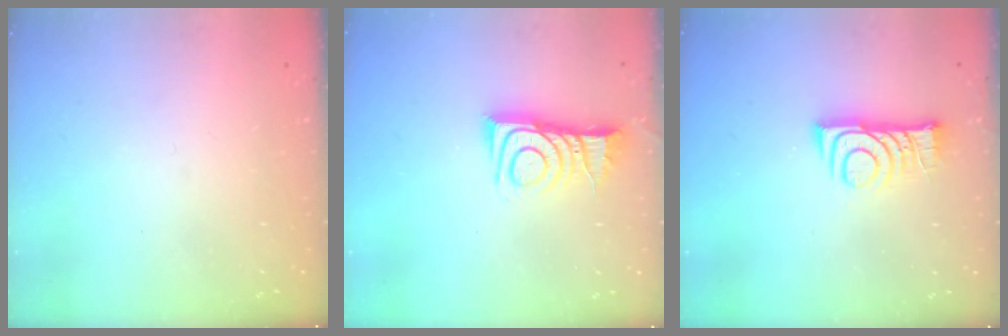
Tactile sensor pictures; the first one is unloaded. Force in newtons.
{"total": 10.3, "press": 10.3, "slide": 0.1}
{"total": 9.0, "press": 8.9, "slide": 0.9}